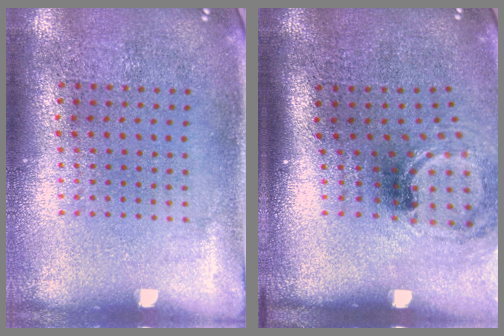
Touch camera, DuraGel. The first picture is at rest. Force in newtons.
{"total": 1.5, "press": 1.2, "slide": 1.0}